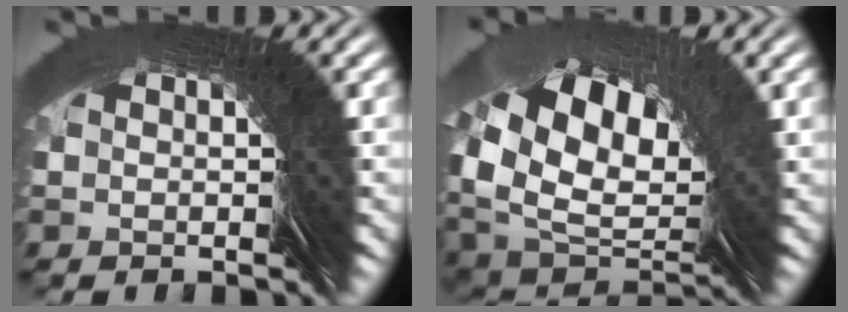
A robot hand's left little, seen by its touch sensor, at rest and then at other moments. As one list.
[{"total": 7.1, "force": [0.8, 4.5, 5.4], "torque": [-0.084, -0.002, 0.011]}]